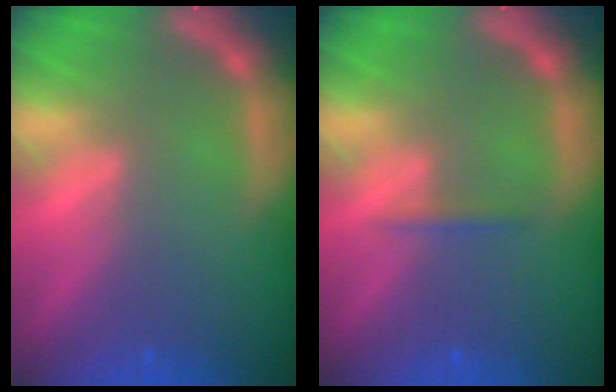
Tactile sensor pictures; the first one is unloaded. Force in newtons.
{"total": 0.9}